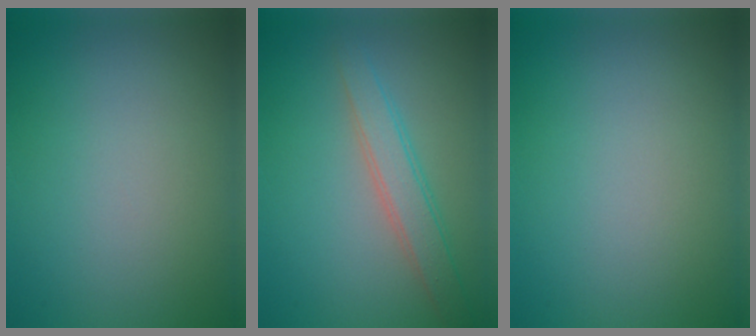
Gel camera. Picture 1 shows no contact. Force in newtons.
{"total": 2.9, "press": 2.9, "slide": 0.1}
{"total": 0.0}